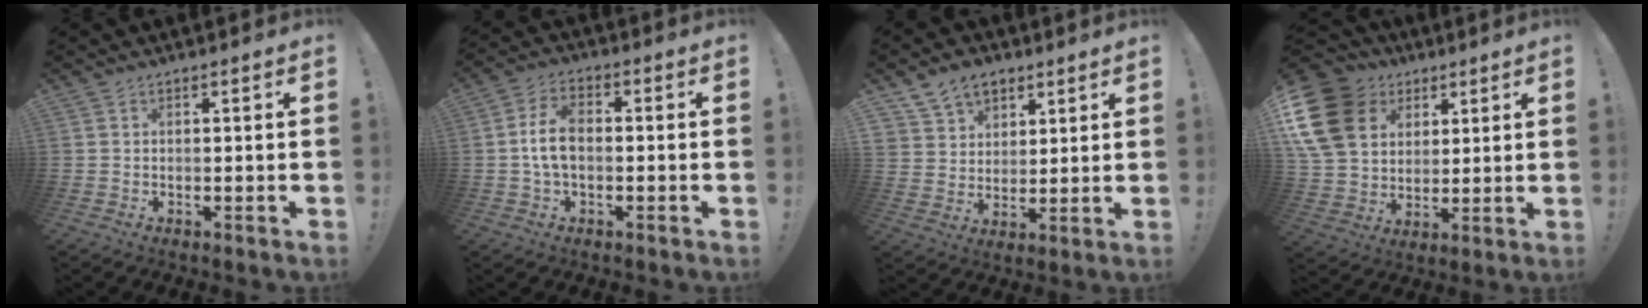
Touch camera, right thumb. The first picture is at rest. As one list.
[{"total": 8.0, "force": [-0.5, 4.7, 6.4], "torque": [-0.126, 0.009, -0.005]}, {"total": 9.3, "force": [5.9, 6.8, 2.2], "torque": [-0.033, -0.037, 0.116]}, {"total": 18.4, "force": [6.5, 14.1, 9.8], "torque": [-0.170, -0.025, 0.130]}]